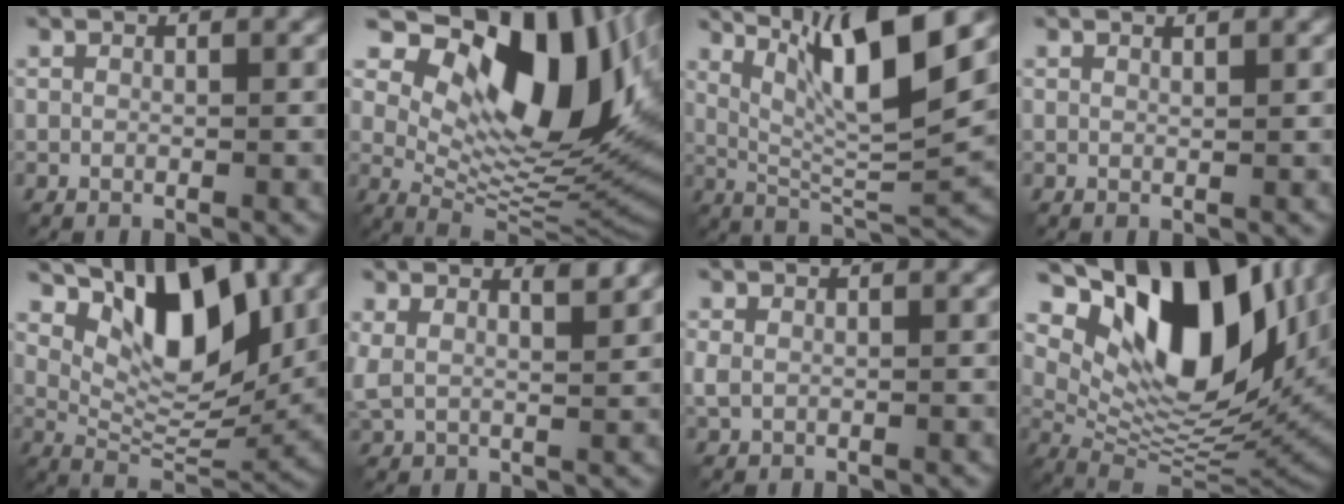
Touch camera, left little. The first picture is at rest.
{"total": 14.9, "force": [6.1, 7.6, 11.3], "torque": [-0.159, 0.005, 0.106]}
{"total": 10.7, "force": [5.0, 2.0, 9.3], "torque": [-0.155, 0.000, 0.091]}
{"total": 0.6, "force": [0.6, 0.0, 0.3], "torque": [-0.002, 0.002, 0.009]}
{"total": 8.8, "force": [3.8, 3.9, 6.9], "torque": [-0.111, -0.010, 0.066]}
{"total": 3.2, "force": [2.1, 1.2, 2.1], "torque": [-0.051, 0.002, 0.038]}
{"total": 1.3, "force": [0.0, 0.9, 0.8], "torque": [-0.025, -0.001, 0.001]}
{"total": 14.9, "force": [6.8, 7.2, 11.2], "torque": [-0.181, 0.001, 0.121]}